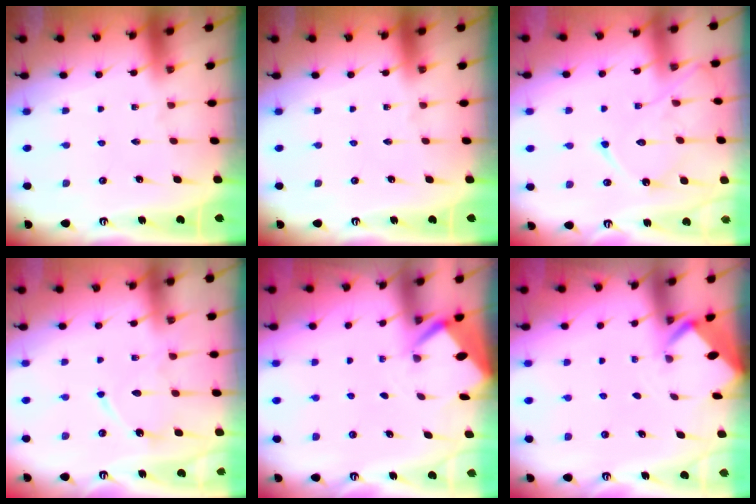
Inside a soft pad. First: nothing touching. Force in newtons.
{"total": 0.0}
{"total": 12.8, "press": 12.8, "slide": 0.6}
{"total": 10.3, "press": 10.2, "slide": 0.9}
{"total": 2.7, "press": 2.7, "slide": 0.3}
{"total": 2.3, "press": 2.3, "slide": 0.2}